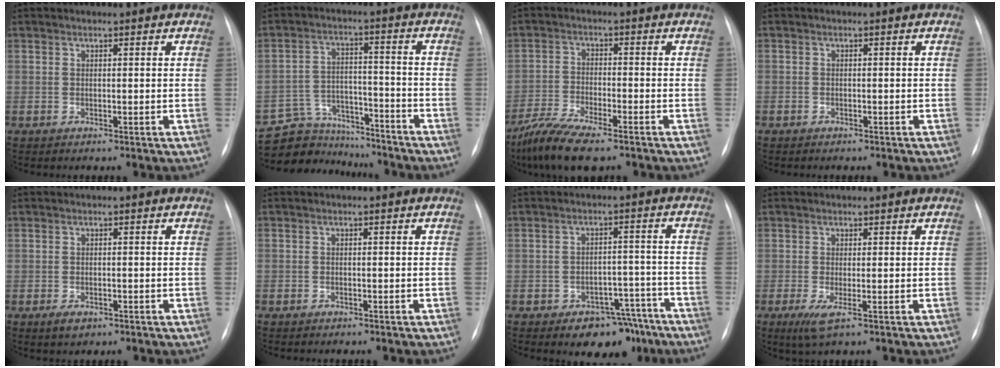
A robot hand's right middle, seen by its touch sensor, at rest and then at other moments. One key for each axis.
{"total": 11.2, "fx": -10.4, "fy": 4.3, "fz": 0.2, "tx": -0.007, "ty": 0.040, "tz": -0.168}
{"total": 9.6, "fx": -7.3, "fy": 1.8, "fz": 6.0, "tx": -0.117, "ty": -0.023, "tz": -0.129}
{"total": 0.9, "fx": -0.6, "fy": 0.6, "fz": 0.0, "tx": -0.007, "ty": 0.003, "tz": -0.009}
{"total": 2.0, "fx": -1.1, "fy": 0.9, "fz": 1.4, "tx": -0.025, "ty": -0.002, "tz": -0.009}
{"total": 0.8, "fx": -0.6, "fy": 0.6, "fz": 0.1, "tx": -0.008, "ty": 0.002, "tz": -0.009}
{"total": 8.2, "fx": -6.0, "fy": 4.5, "fz": 3.4, "tx": -0.016, "ty": 0.029, "tz": -0.079}
{"total": 2.8, "fx": -1.0, "fy": 0.4, "fz": 2.6, "tx": -0.051, "ty": -0.010, "tz": -0.016}